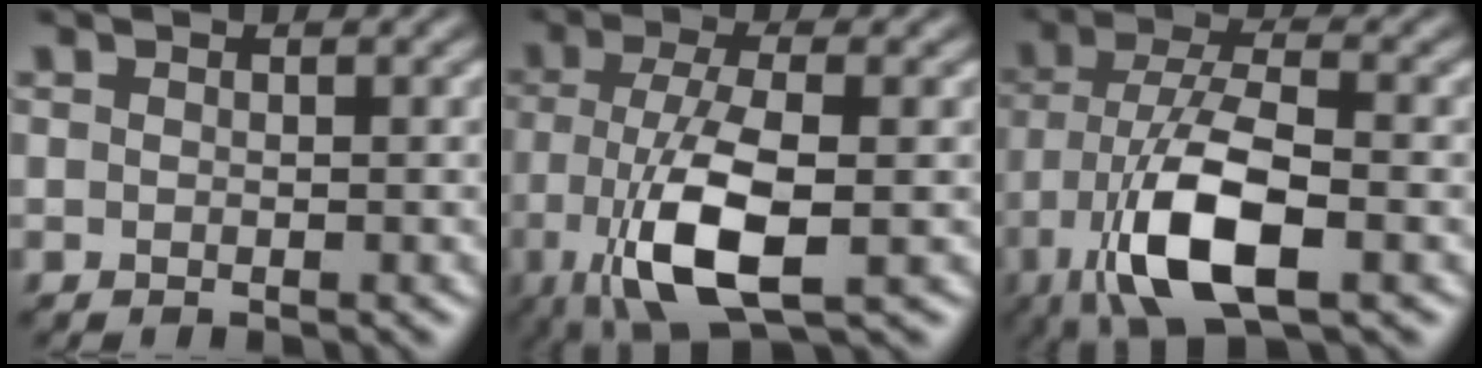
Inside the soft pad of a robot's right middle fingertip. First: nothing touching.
{"total": 7.6, "force": [-2.5, 2.5, 6.7], "torque": [-0.144, -0.003, -0.047]}
{"total": 8.8, "force": [-3.8, 3.3, 7.3], "torque": [-0.149, 0.000, -0.075]}